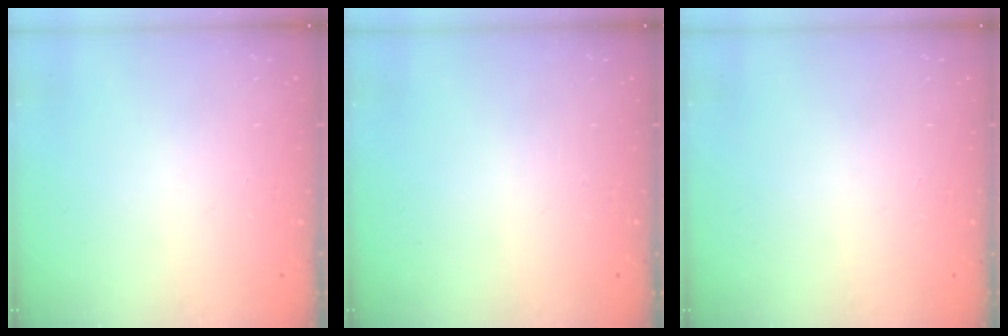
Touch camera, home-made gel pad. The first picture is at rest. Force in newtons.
{"total": 0.0}
{"total": 0.0}